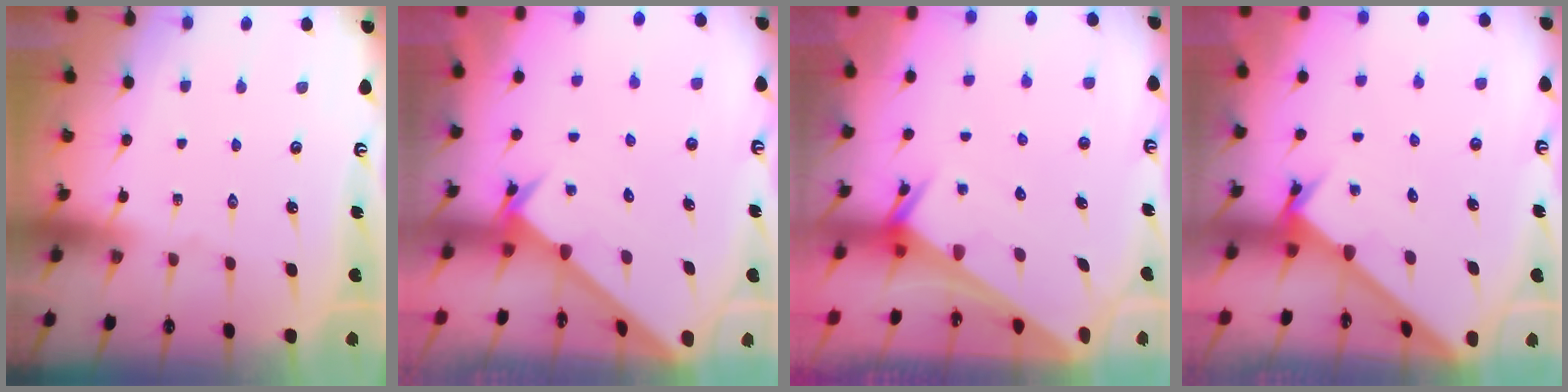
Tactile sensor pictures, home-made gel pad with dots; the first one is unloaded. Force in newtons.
{"total": 2.5, "press": 2.5, "slide": 0.2}
{"total": 2.7, "press": 2.7, "slide": 0.1}
{"total": 2.3, "press": 2.3, "slide": 0.0}